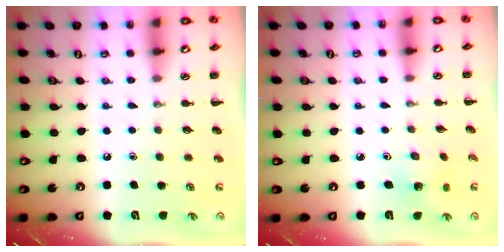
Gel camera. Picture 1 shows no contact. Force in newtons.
{"total": 2.3, "press": 2.2, "slide": 0.7}